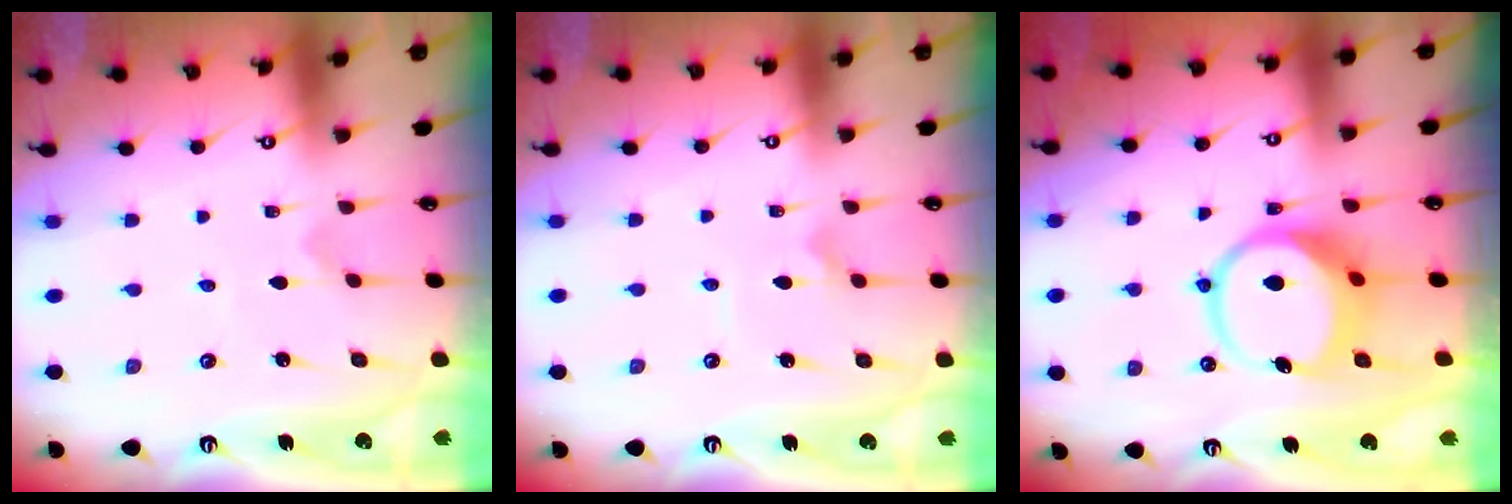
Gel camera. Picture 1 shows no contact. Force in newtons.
{"total": 5.0, "press": 4.9, "slide": 0.7}
{"total": 9.4, "press": 9.3, "slide": 1.3}